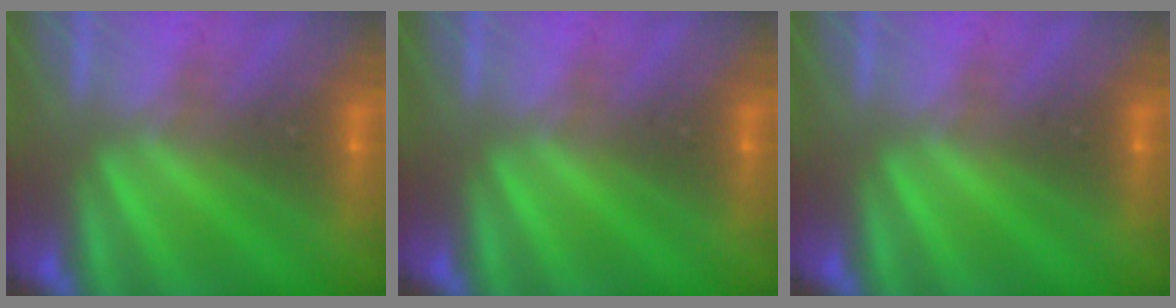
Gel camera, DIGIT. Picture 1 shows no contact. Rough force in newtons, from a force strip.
{"total": 0.0}
{"total": 0.0}